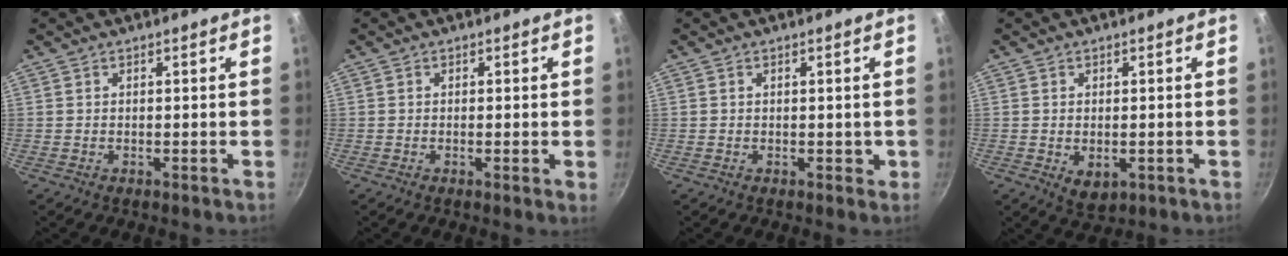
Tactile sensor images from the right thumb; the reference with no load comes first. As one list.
[{"total": 1.2, "force": [-0.2, 0.1, 1.2], "torque": [-0.019, -0.004, -0.006]}, {"total": 1.4, "force": [0.0, 1.1, 0.8], "torque": [-0.003, 0.003, 0.001]}, {"total": 4.2, "force": [-0.7, 2.7, 3.1], "torque": [-0.046, -0.012, -0.006]}]